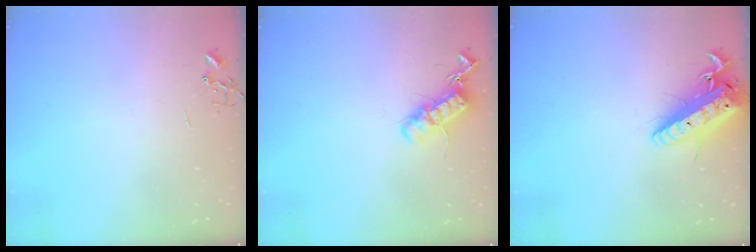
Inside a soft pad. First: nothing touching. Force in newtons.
{"total": 13.3, "press": 13.3, "slide": 0.3}
{"total": 16.9, "press": 16.6, "slide": 3.2}